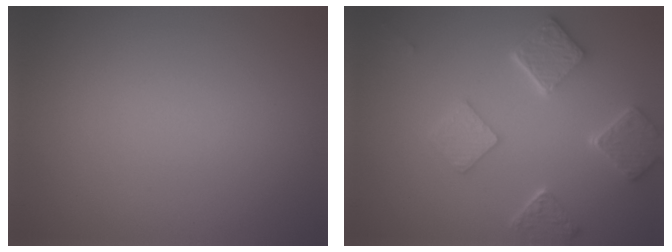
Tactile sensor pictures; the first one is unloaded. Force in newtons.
{"total": 5.1, "press": 4.0, "slide": 3.2}